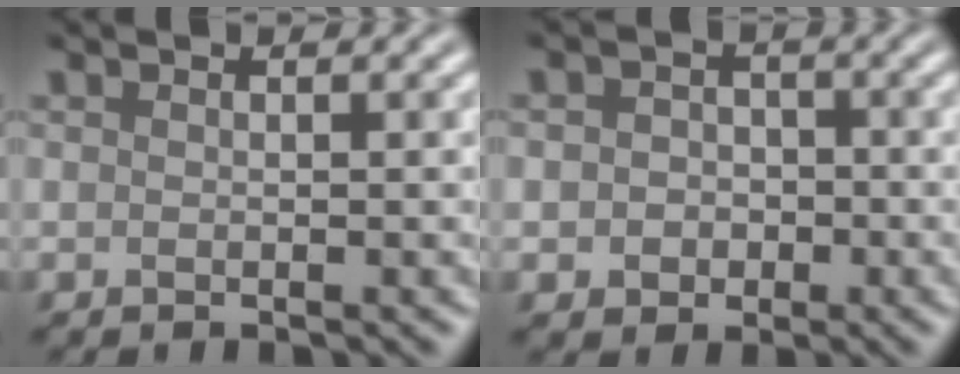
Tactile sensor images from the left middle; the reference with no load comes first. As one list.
[{"total": 2.7, "force": [-0.4, 2.4, 1.2], "torque": [-0.002, -0.004, -0.018]}]